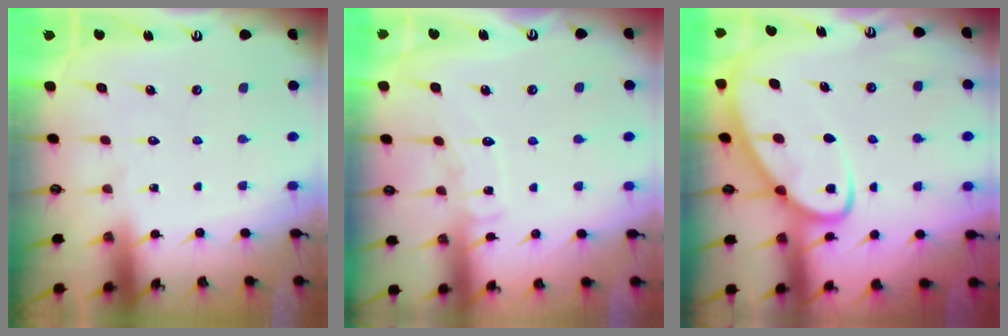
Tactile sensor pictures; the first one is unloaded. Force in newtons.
{"total": 7.4, "press": 7.3, "slide": 0.6}
{"total": 6.9, "press": 6.9, "slide": 0.8}